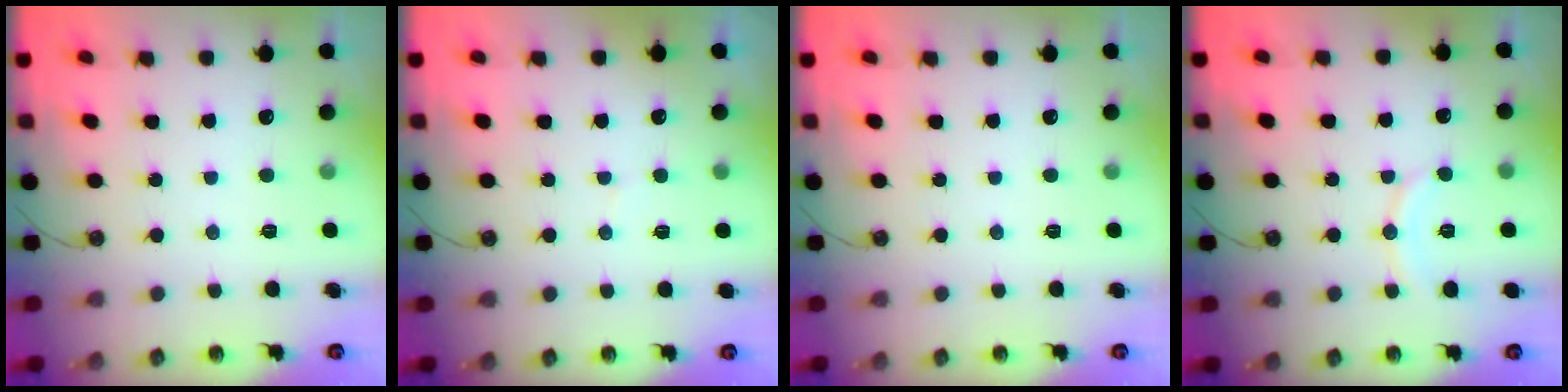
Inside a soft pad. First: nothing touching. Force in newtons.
{"total": 4.1, "press": 4.0, "slide": 1.0}
{"total": 0.0}
{"total": 7.0, "press": 7.0, "slide": 0.8}